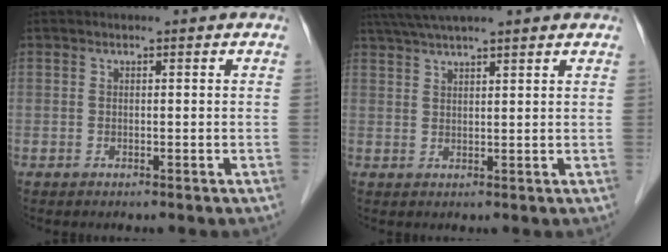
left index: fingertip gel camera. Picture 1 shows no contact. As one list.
[{"total": 9.5, "force": [8.0, 0.5, 5.1], "torque": [-0.089, 0.048, 0.119]}]